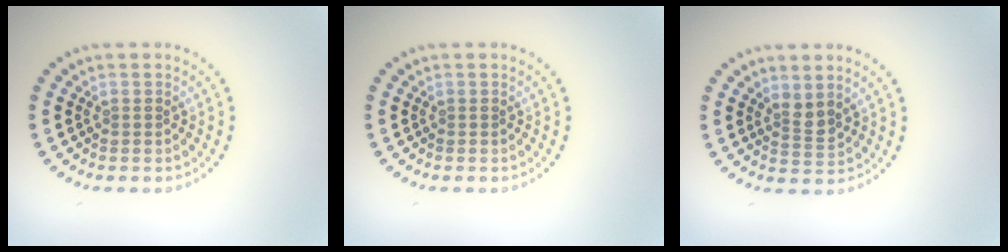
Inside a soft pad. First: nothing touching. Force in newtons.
{"total": 0.0}
{"total": 1.7, "press": 1.3, "slide": 1.1}